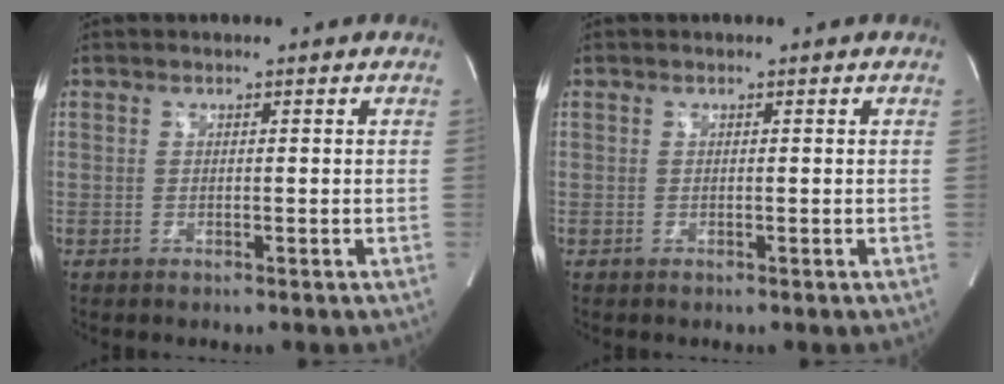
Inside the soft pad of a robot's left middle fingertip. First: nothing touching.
{"total": 0.0}